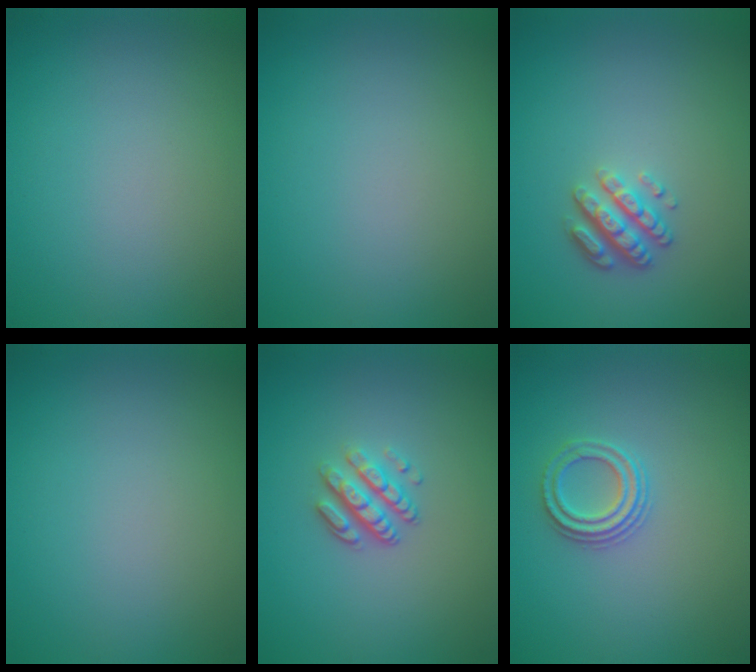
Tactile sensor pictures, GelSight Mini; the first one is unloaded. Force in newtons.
{"total": 0.0}
{"total": 2.9, "press": 2.4, "slide": 1.7}
{"total": 0.0}
{"total": 3.3, "press": 2.4, "slide": 2.3}
{"total": 2.4, "press": 2.2, "slide": 0.8}